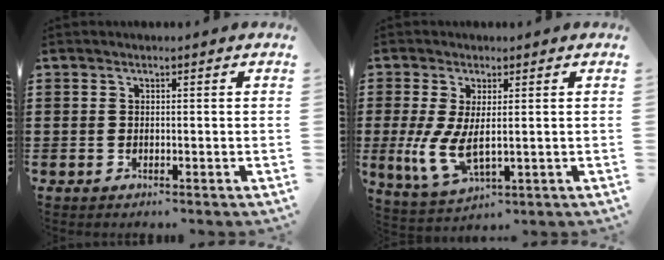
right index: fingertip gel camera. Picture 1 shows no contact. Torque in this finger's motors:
{"motor_torque": [1.09, 1.05, 0.28, 0.21]}